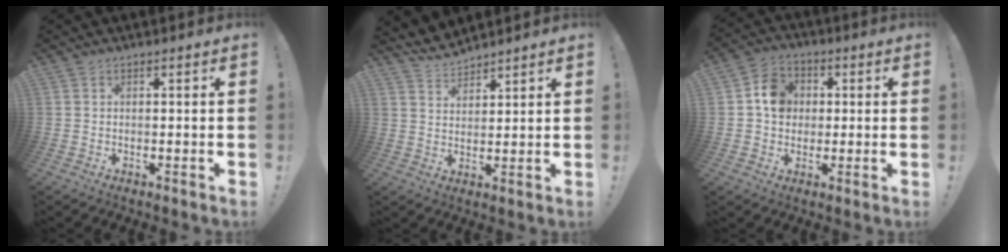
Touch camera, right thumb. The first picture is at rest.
{"total": 6.7, "force": [6.2, 2.3, 1.2], "torque": [-0.038, -0.036, 0.120]}
{"total": 9.0, "force": [1.2, 7.9, 4.1], "torque": [-0.049, 0.012, 0.028]}